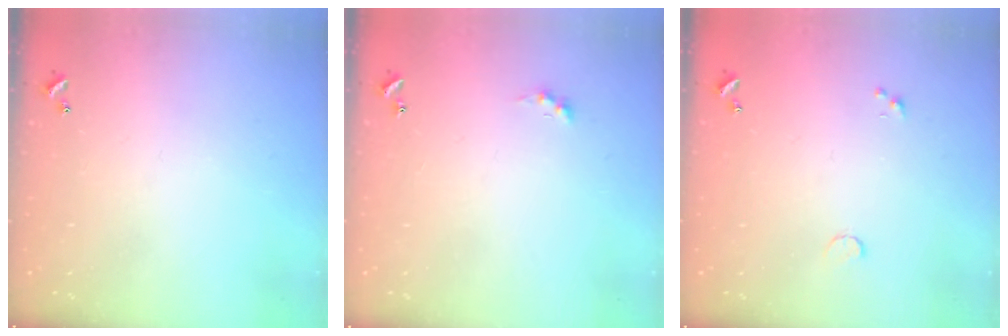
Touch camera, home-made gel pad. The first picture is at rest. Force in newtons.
{"total": 0.8, "press": 0.7, "slide": 0.4}
{"total": 0.5, "press": 0.4, "slide": 0.3}